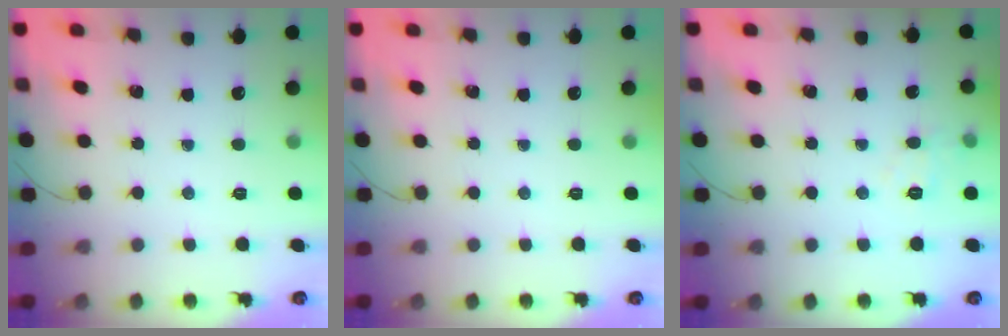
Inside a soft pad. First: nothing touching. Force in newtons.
{"total": 0.0}
{"total": 8.3, "press": 8.1, "slide": 1.5}